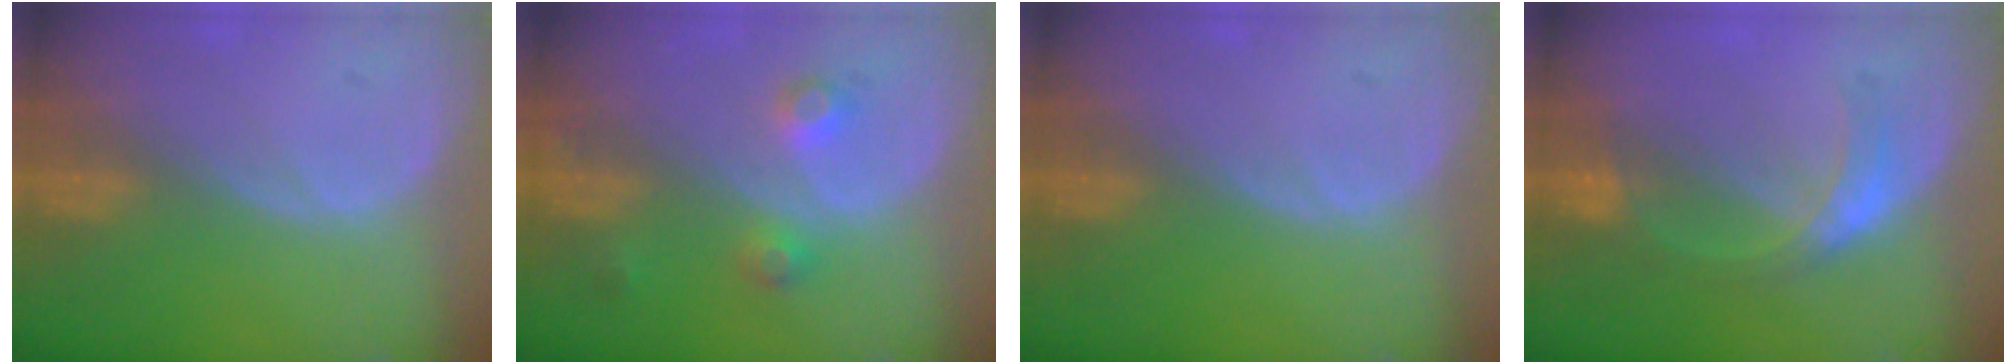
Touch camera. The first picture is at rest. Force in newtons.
{"total": 3.8, "press": 3.5, "slide": 1.4}
{"total": 0.0}
{"total": 5.2, "press": 4.8, "slide": 1.9}